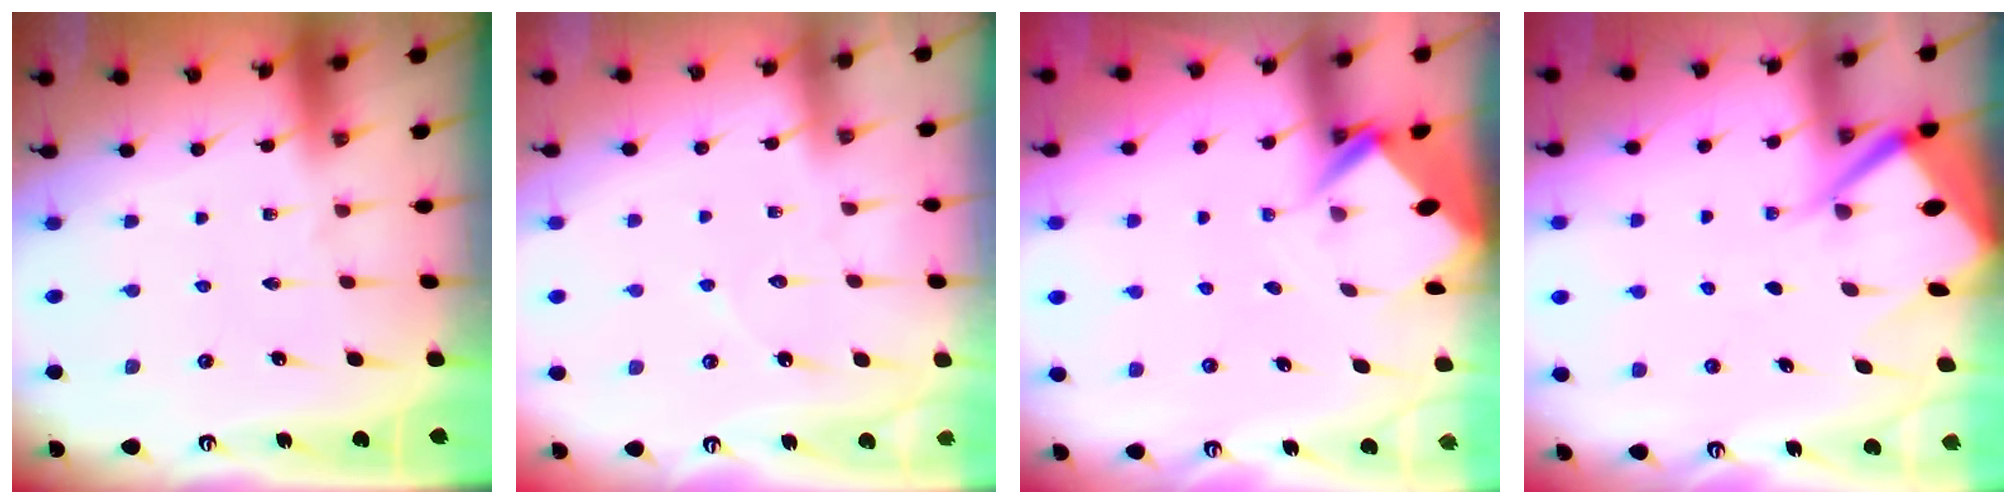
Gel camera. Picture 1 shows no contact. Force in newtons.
{"total": 3.8, "press": 3.8, "slide": 0.3}
{"total": 4.2, "press": 4.1, "slide": 0.4}
{"total": 8.3, "press": 8.2, "slide": 0.9}